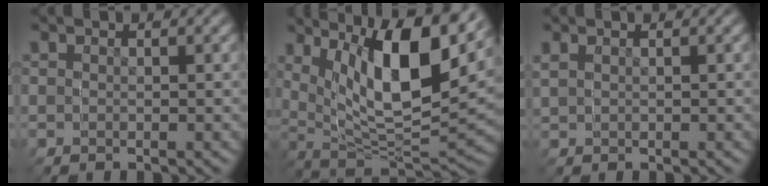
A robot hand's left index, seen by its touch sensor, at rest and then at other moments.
{"total": 12.0, "force": [6.1, 6.3, 8.3], "torque": [-0.150, 0.024, 0.083]}
{"total": 0.0}